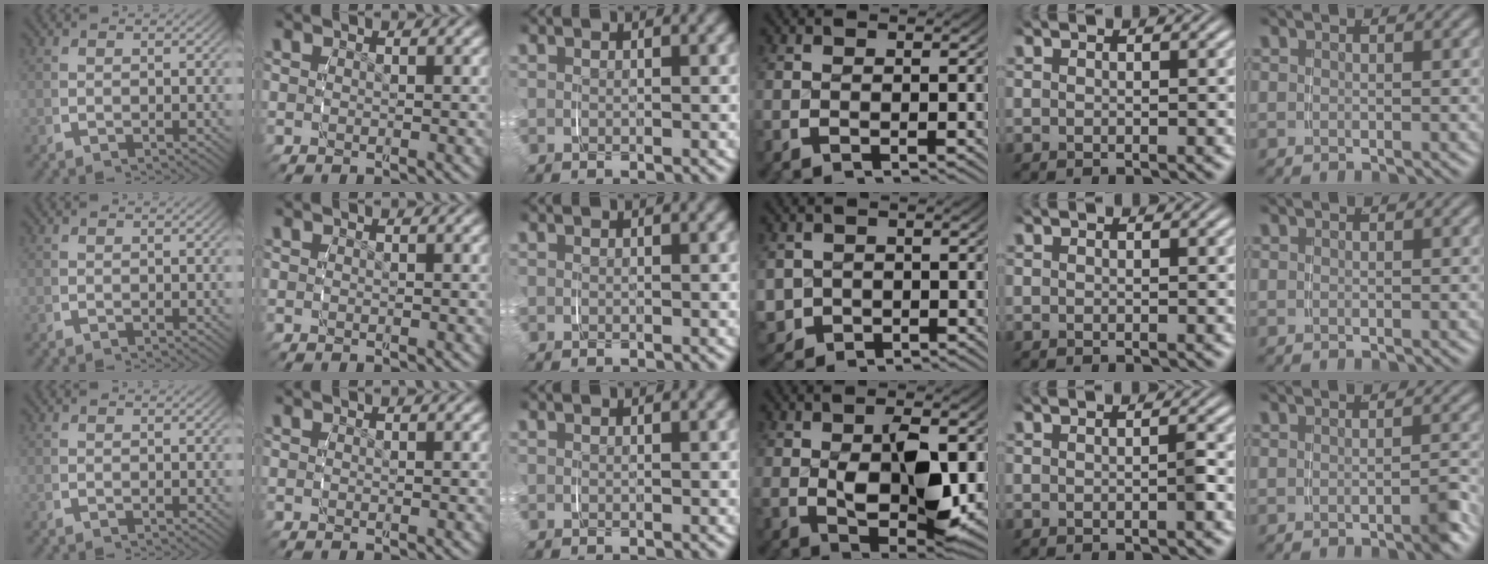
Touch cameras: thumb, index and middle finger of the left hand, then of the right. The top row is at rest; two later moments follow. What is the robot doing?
{"motion": "grasp_and_lifting", "object": "jar lid"}